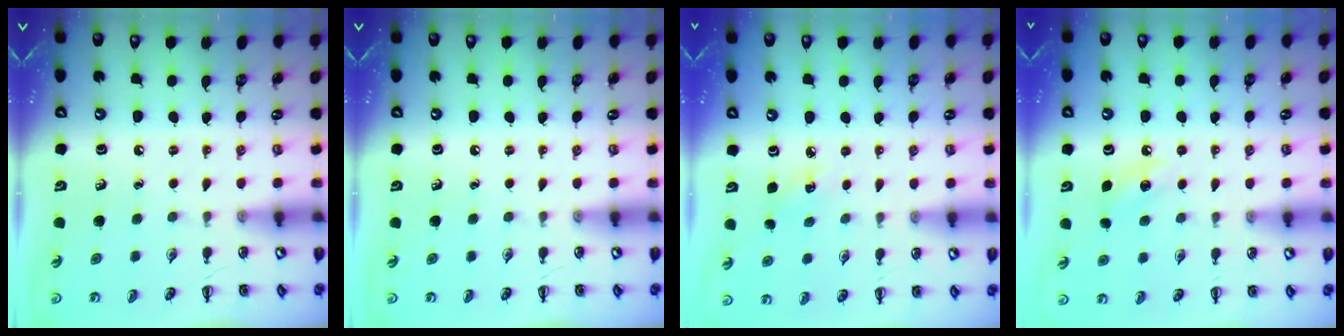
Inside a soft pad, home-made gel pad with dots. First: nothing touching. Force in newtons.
{"total": 0.0}
{"total": 3.9, "press": 3.7, "slide": 1.1}
{"total": 5.5, "press": 5.3, "slide": 1.6}